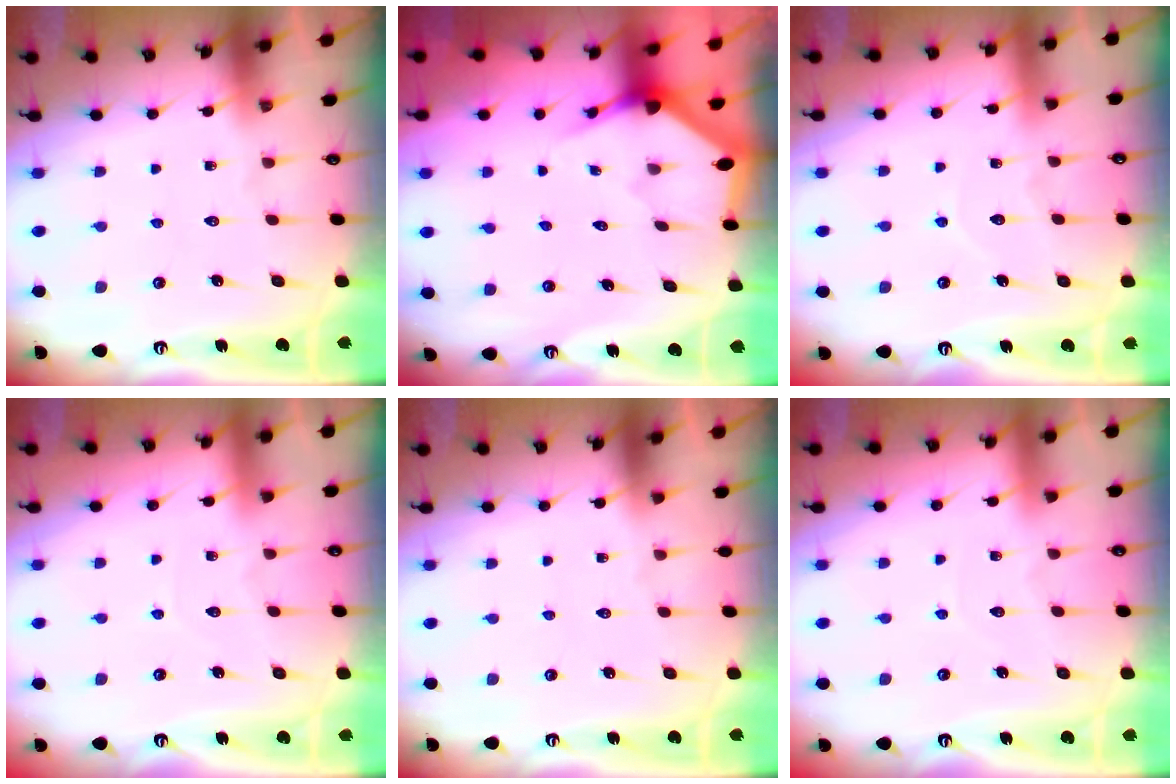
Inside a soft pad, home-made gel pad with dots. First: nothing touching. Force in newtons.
{"total": 2.9, "press": 2.9, "slide": 0.2}
{"total": 5.5, "press": 5.4, "slide": 0.5}
{"total": 2.9, "press": 2.9, "slide": 0.3}
{"total": 0.0}
{"total": 2.9, "press": 2.9, "slide": 0.3}